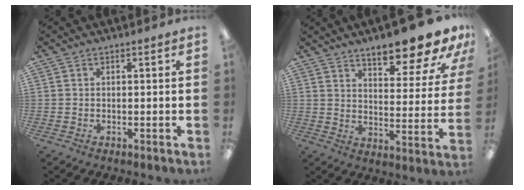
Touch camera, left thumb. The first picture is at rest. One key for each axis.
{"total": 14.1, "fx": 11.7, "fy": 3.3, "fz": 7.1, "tx": -0.092, "ty": -0.087, "tz": 0.196}